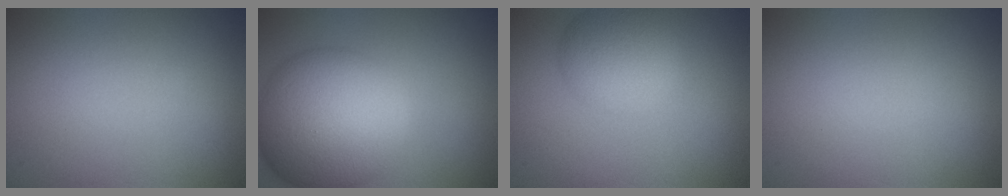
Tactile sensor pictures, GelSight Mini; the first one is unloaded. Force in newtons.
{"total": 12.4, "press": 12.4, "slide": 0.2}
{"total": 5.1, "press": 5.0, "slide": 0.3}
{"total": 0.0}